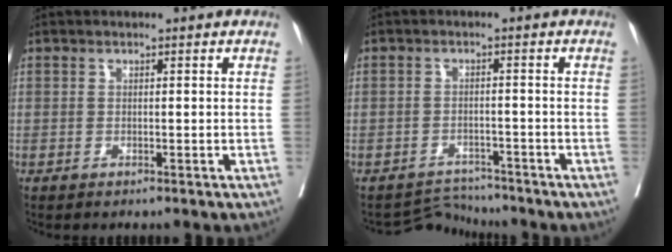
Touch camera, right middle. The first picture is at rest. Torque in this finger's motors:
{"motor_torque": [-1.09, -0.05, -0.48, -0.15]}